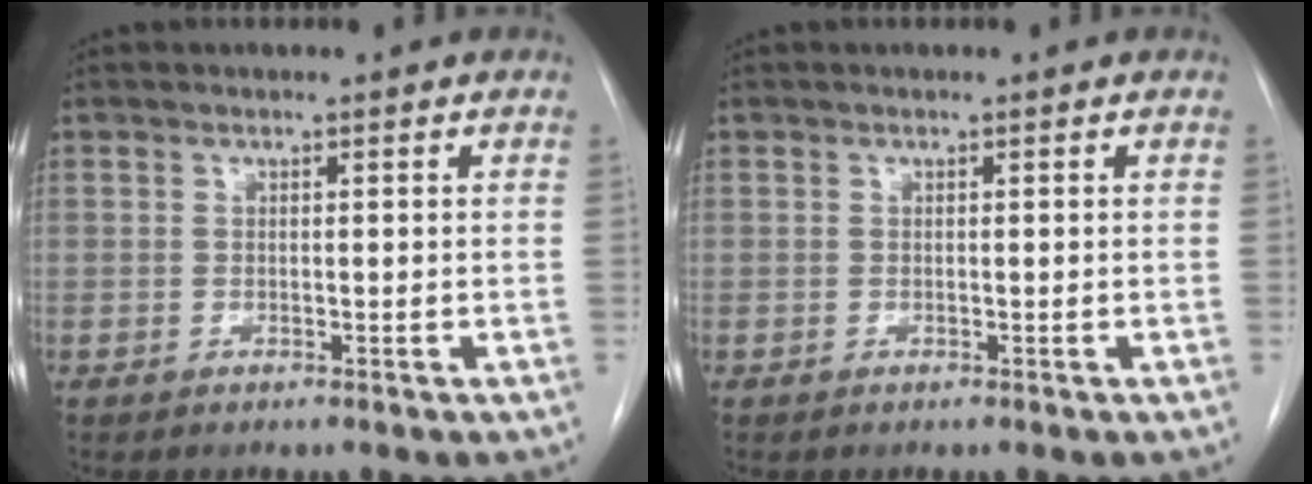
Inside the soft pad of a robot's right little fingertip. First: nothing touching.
{"total": 0.0}